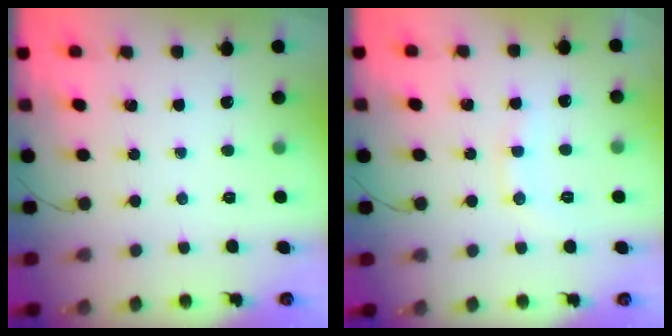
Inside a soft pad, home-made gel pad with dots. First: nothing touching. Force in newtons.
{"total": 7.0, "press": 6.9, "slide": 1.2}